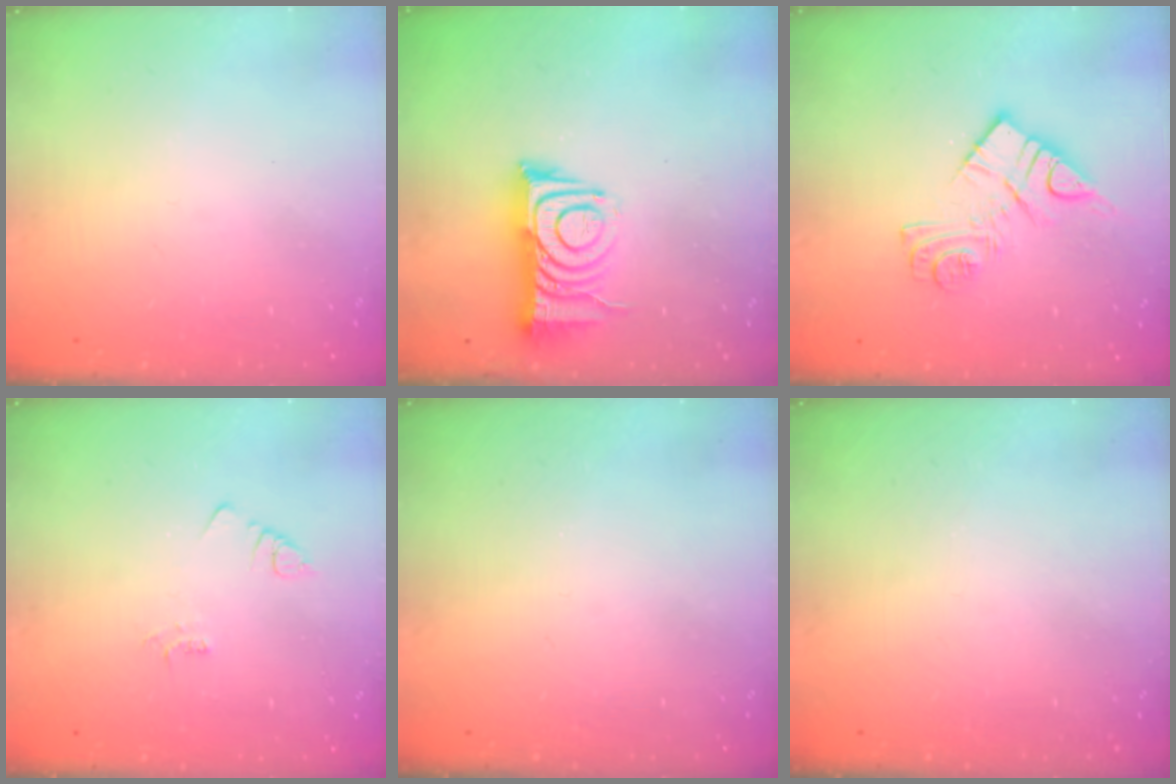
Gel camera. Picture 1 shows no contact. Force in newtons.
{"total": 11.4, "press": 11.3, "slide": 1.0}
{"total": 11.5, "press": 11.5, "slide": 0.6}
{"total": 1.9, "press": 1.9, "slide": 0.3}
{"total": 0.0}
{"total": 0.0}